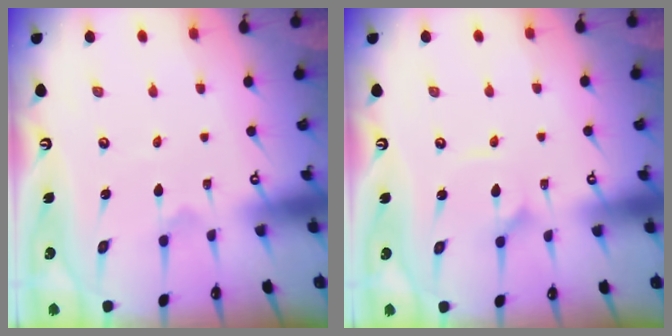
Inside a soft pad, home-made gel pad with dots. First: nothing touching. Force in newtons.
{"total": 1.9, "press": 1.9, "slide": 0.2}